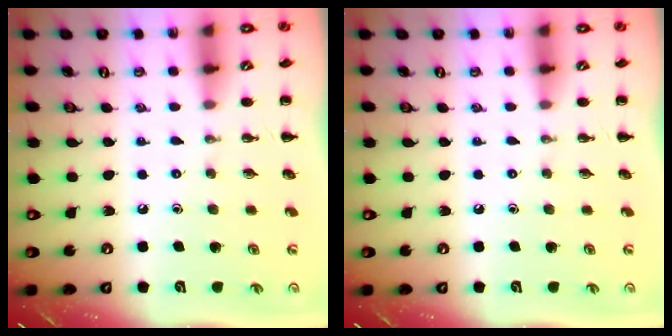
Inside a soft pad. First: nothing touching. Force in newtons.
{"total": 0.0}